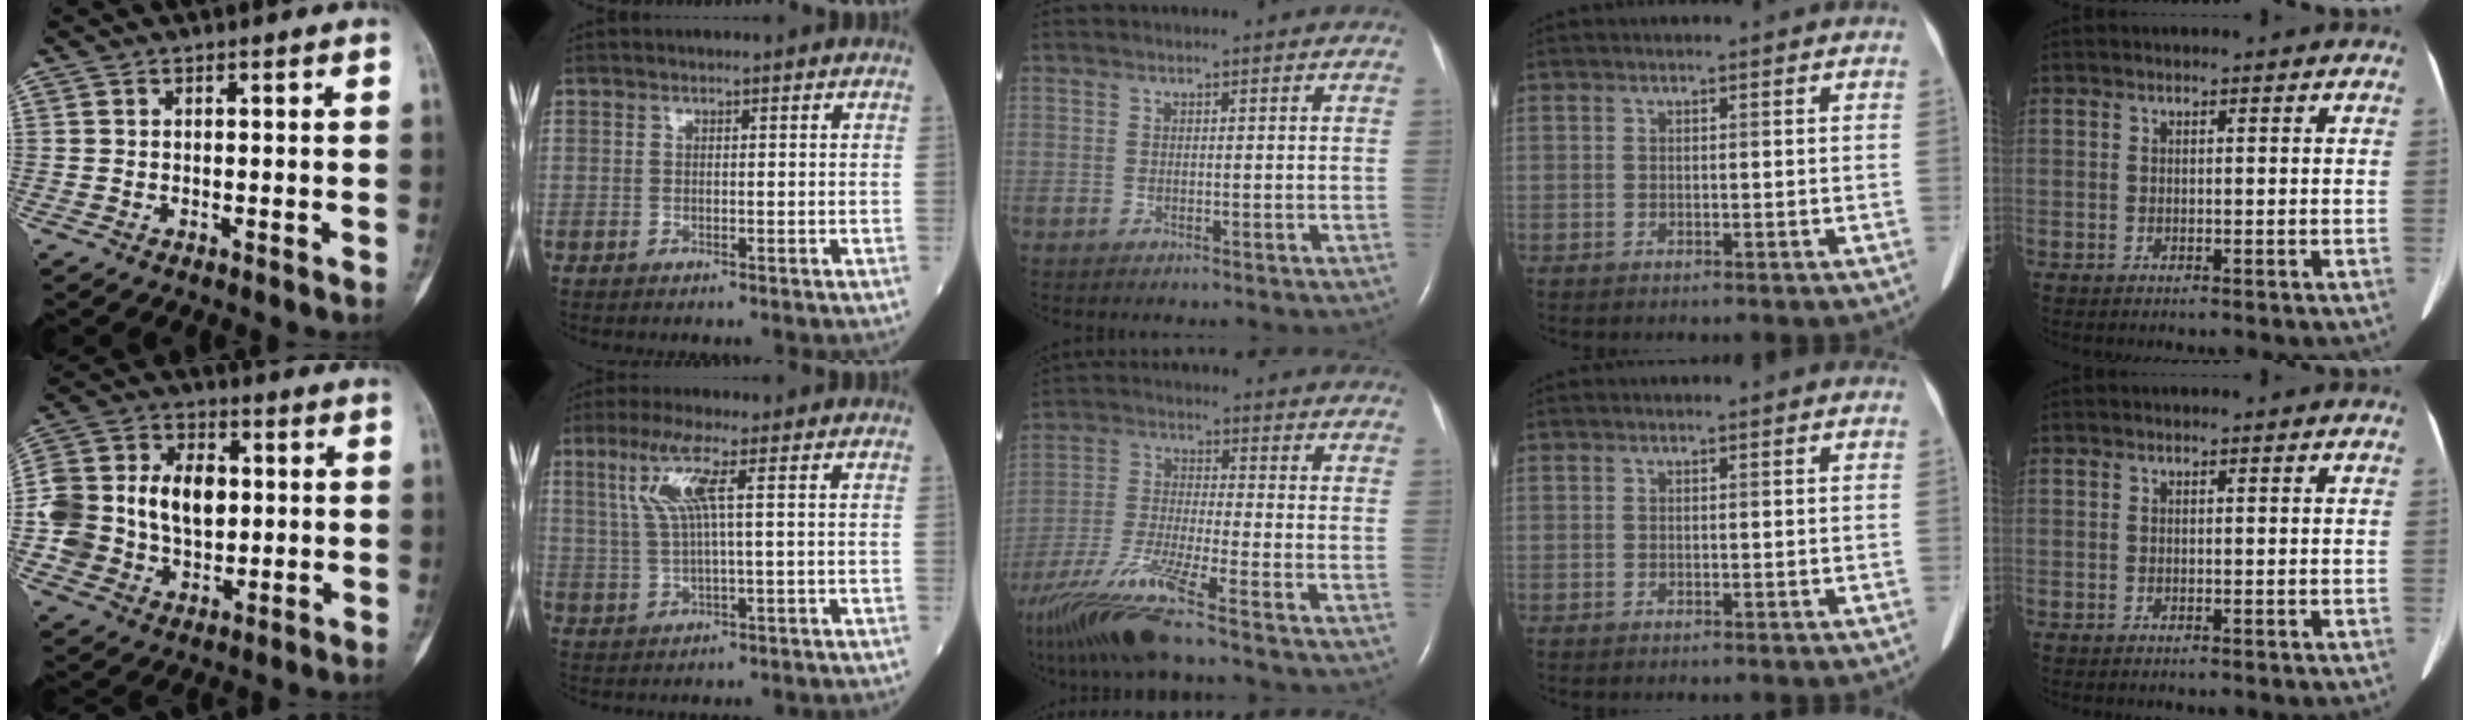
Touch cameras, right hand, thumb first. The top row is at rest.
{"thumb": {"total": 18.4, "force": [0.2, 13.5, 12.5], "torque": [-0.225, 0.025, 0.011]}, "index": {"total": 6.0, "force": [2.2, -0.3, 5.6], "torque": [-0.121, 0.010, 0.049]}, "middle": {"total": 13.0, "force": [-9.5, -0.6, 8.9], "torque": [-0.185, -0.034, -0.178]}}